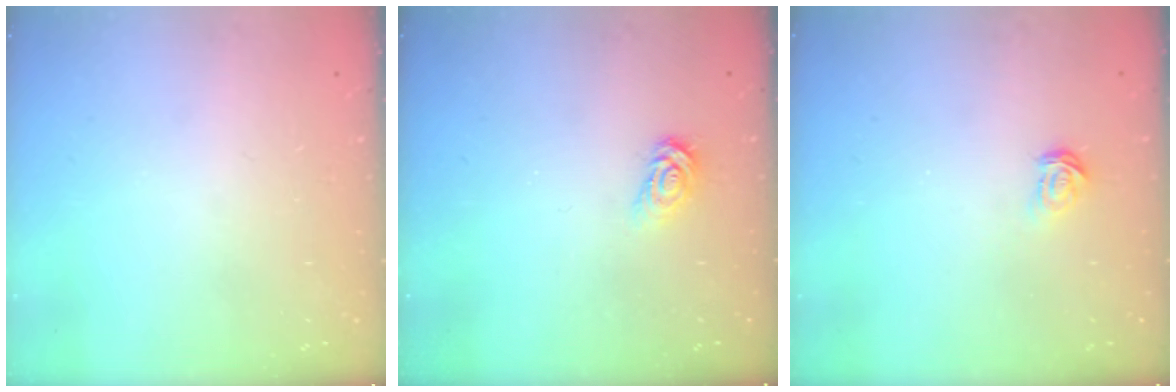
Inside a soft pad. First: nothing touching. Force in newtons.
{"total": 3.1, "press": 3.1, "slide": 0.3}
{"total": 2.4, "press": 2.4, "slide": 0.2}